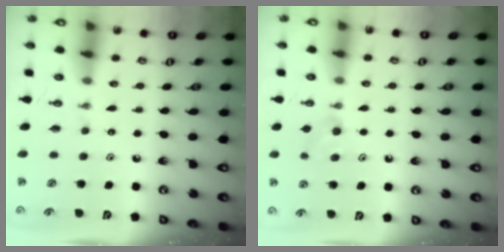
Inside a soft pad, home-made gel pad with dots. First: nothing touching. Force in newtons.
{"total": 4.6, "press": 4.2, "slide": 1.8}